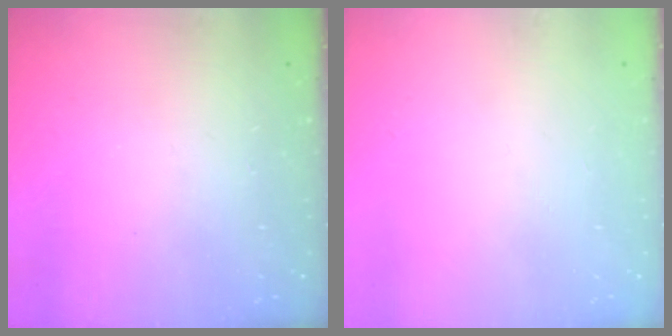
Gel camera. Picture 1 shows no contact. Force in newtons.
{"total": 0.0}